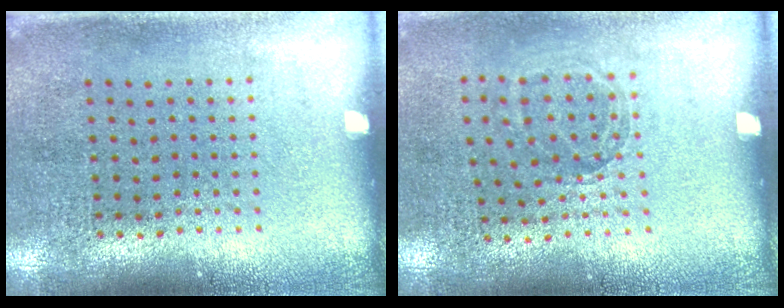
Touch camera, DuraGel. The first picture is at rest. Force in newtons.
{"total": 0.9, "press": 0.8, "slide": 0.5}